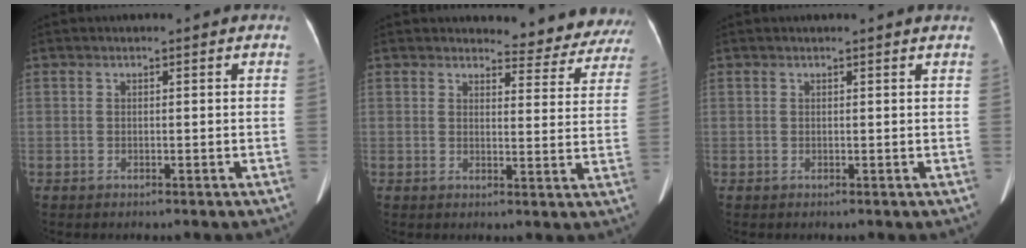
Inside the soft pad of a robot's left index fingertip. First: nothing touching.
{"total": 11.2, "force": [10.9, 2.7, 0.5], "torque": [0.028, -0.050, 0.090]}
{"total": 1.6, "force": [1.5, -0.3, 0.5], "torque": [-0.014, 0.002, 0.015]}